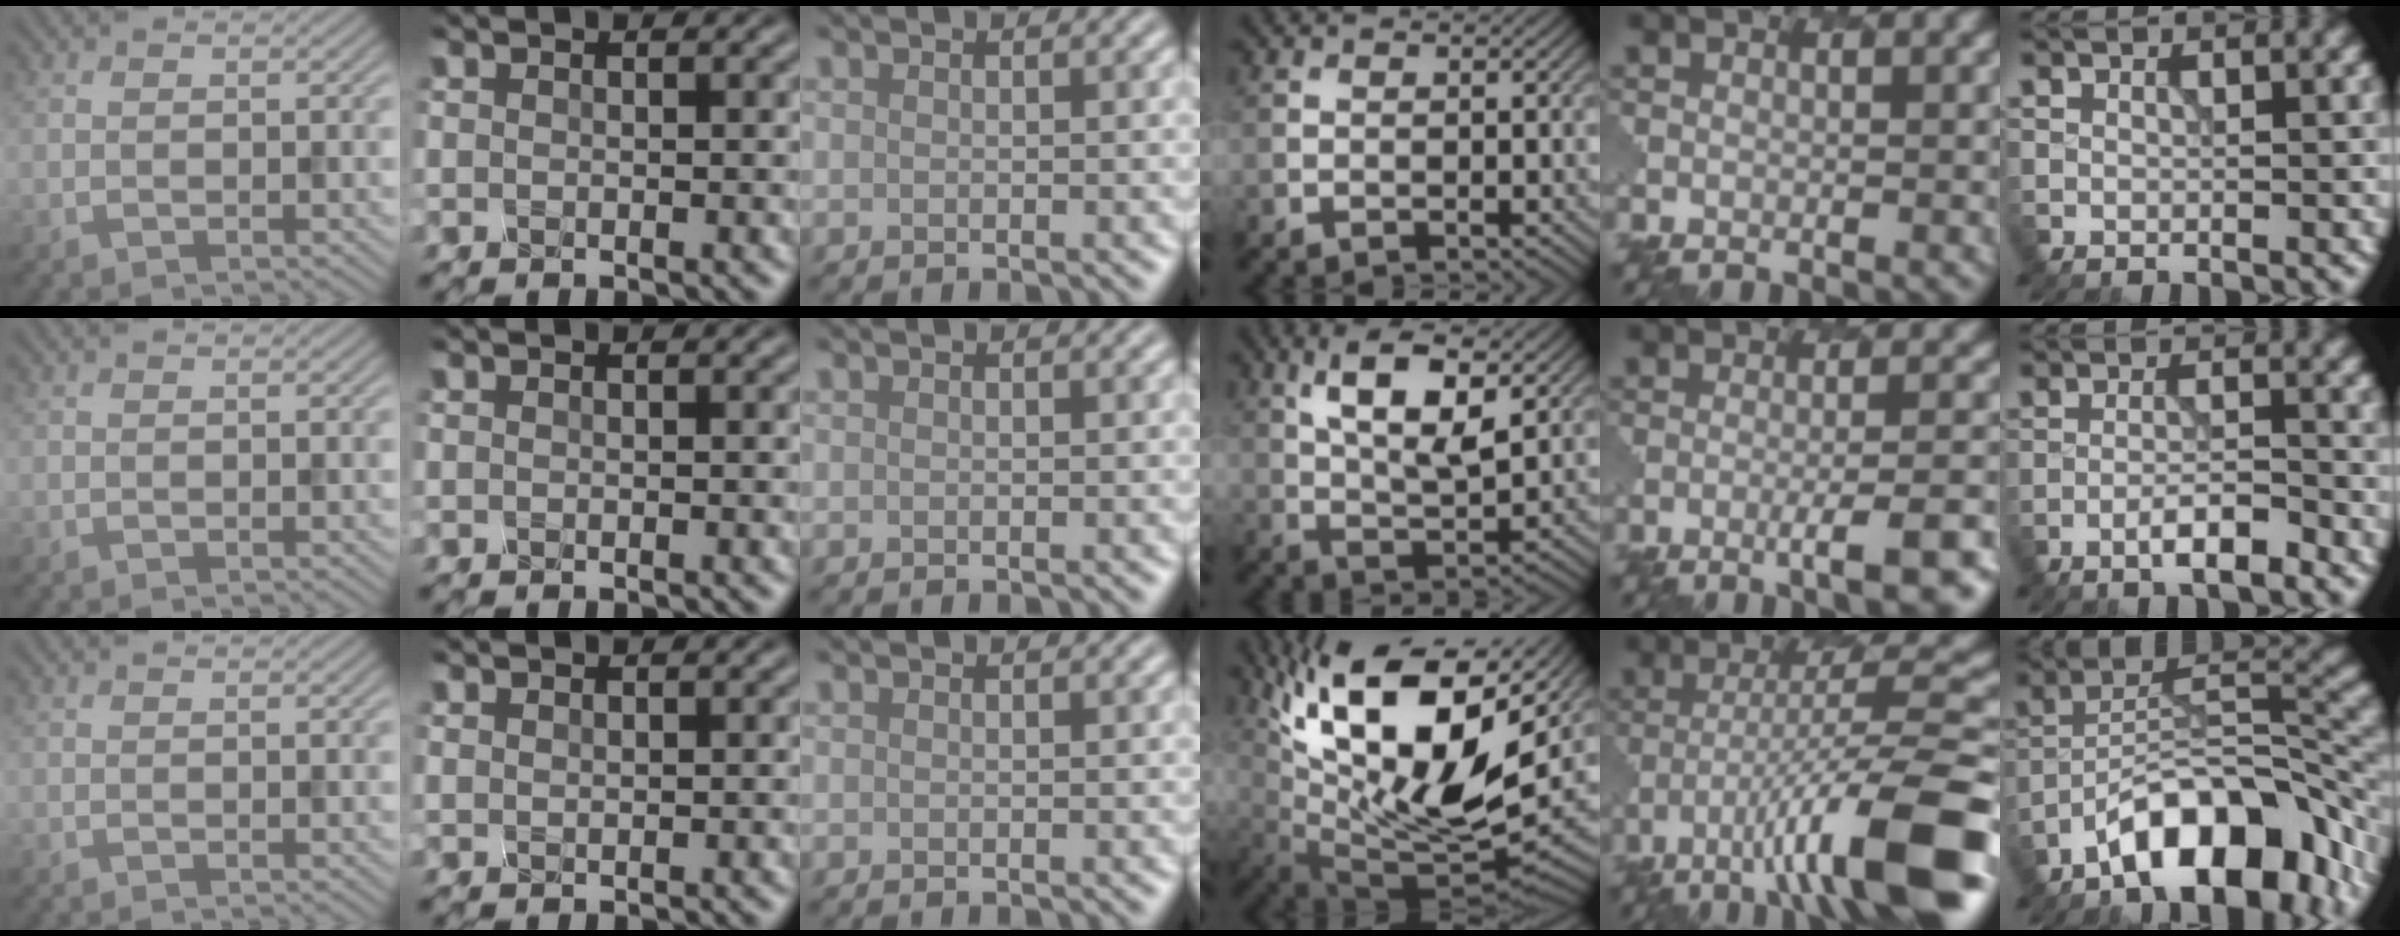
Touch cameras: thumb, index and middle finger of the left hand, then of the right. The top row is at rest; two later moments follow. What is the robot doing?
{"motion": "twist", "object": "rubiks cube"}